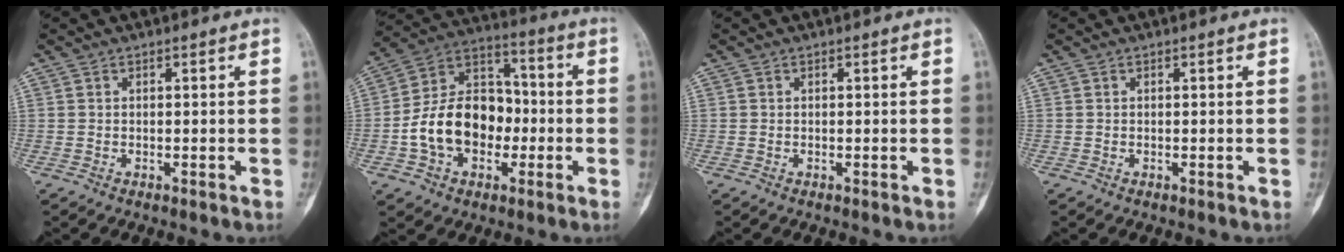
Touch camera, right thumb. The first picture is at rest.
{"total": 16.7, "force": [-3.2, 12.0, 11.1], "torque": [-0.160, 0.044, -0.061]}
{"total": 0.0}
{"total": 0.0}